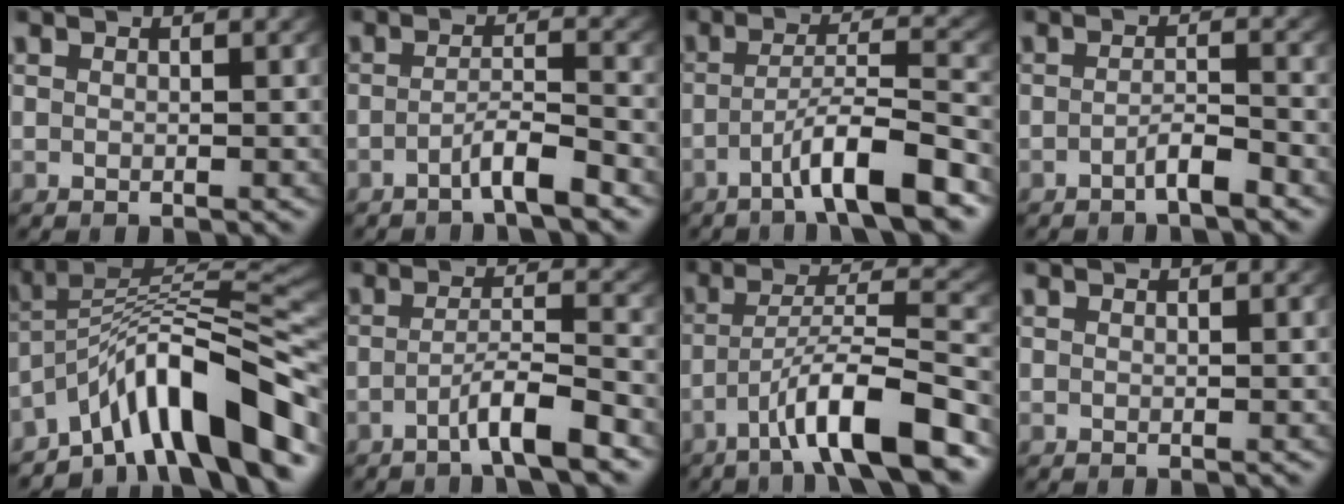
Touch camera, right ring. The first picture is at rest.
{"total": 3.0, "force": [-2.2, 0.1, 1.9], "torque": [-0.033, -0.006, -0.038]}
{"total": 5.6, "force": [-3.5, 0.7, 4.4], "torque": [-0.069, 0.000, -0.055]}
{"total": 2.0, "force": [-1.6, 0.0, 1.2], "torque": [-0.016, -0.006, -0.030]}
{"total": 11.9, "force": [-4.0, 6.2, 9.3], "torque": [-0.141, -0.010, -0.055]}
{"total": 3.9, "force": [-2.7, 0.3, 2.8], "torque": [-0.046, -0.003, -0.044]}
{"total": 7.0, "force": [-3.8, 1.3, 5.7], "torque": [-0.094, -0.003, -0.058]}
{"total": 0.0}